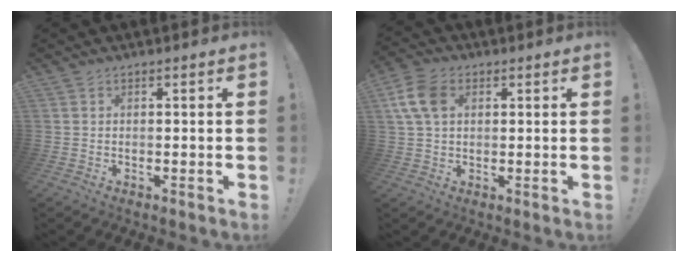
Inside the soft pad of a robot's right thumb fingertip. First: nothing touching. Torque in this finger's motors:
{"motor_torque": [0.79, 0.79, 0.18, -0.16, 0.02]}